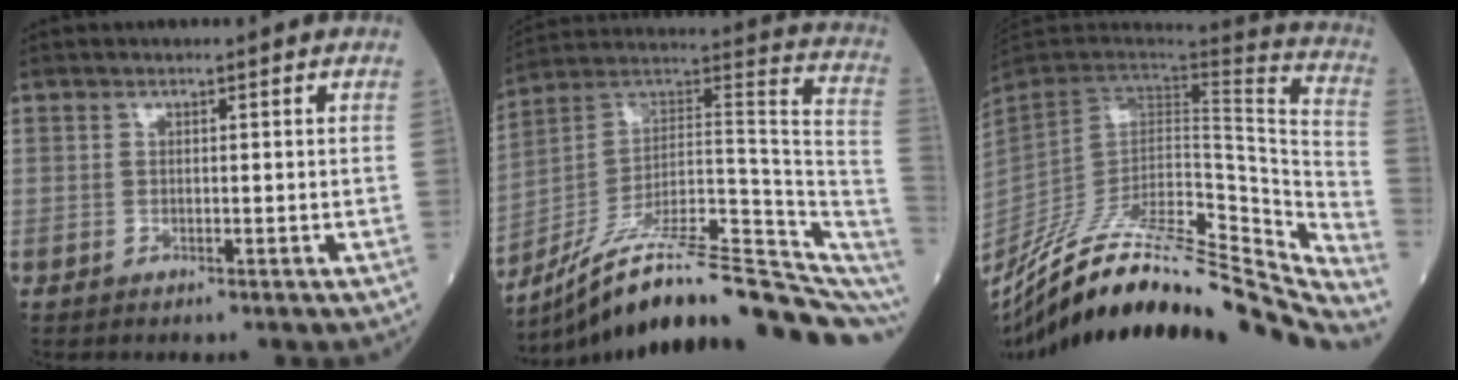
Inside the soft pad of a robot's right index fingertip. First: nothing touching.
{"total": 27.1, "force": [-19.2, 5.2, 18.5], "torque": [-0.206, 0.039, -0.299]}
{"total": 36.5, "force": [-31.9, 5.6, 16.9], "torque": [-0.217, -0.038, -0.461]}